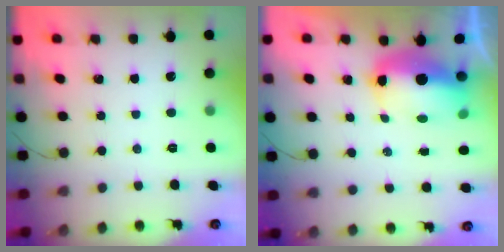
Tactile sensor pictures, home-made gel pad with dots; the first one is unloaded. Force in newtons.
{"total": 8.7, "press": 8.5, "slide": 1.7}